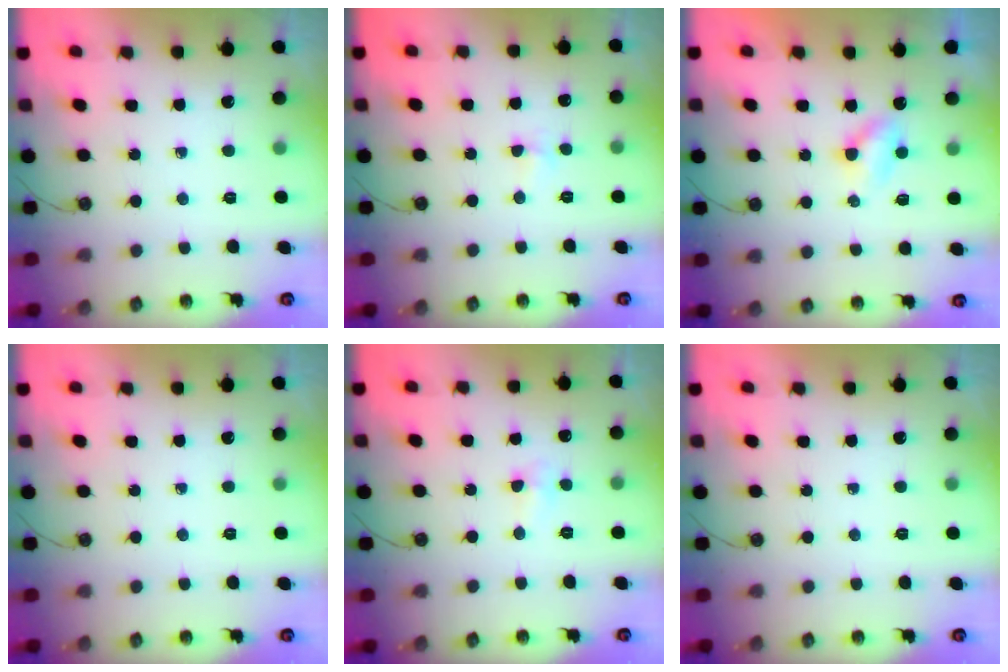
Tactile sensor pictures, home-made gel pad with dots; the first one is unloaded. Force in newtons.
{"total": 4.7, "press": 3.1, "slide": 3.5}
{"total": 3.1, "press": 3.1, "slide": 0.4}
{"total": 0.0}
{"total": 4.1, "press": 4.0, "slide": 0.7}
{"total": 0.0}